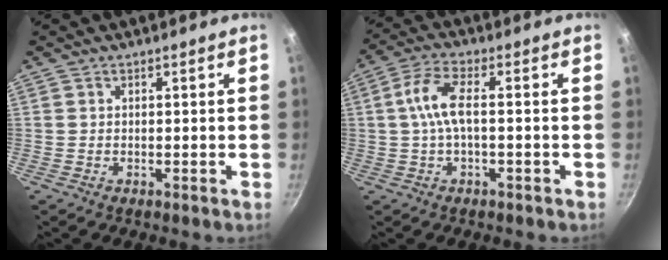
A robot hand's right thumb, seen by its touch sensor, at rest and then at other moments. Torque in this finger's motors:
{"motor_torque": [0.74, 0.64, 1.96, -0.77, 0.71]}